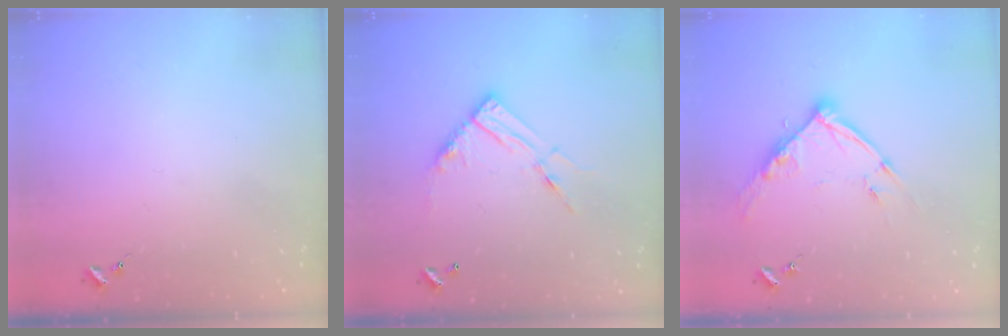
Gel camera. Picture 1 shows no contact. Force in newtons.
{"total": 12.6, "press": 12.6, "slide": 1.2}
{"total": 11.2, "press": 11.2, "slide": 1.0}